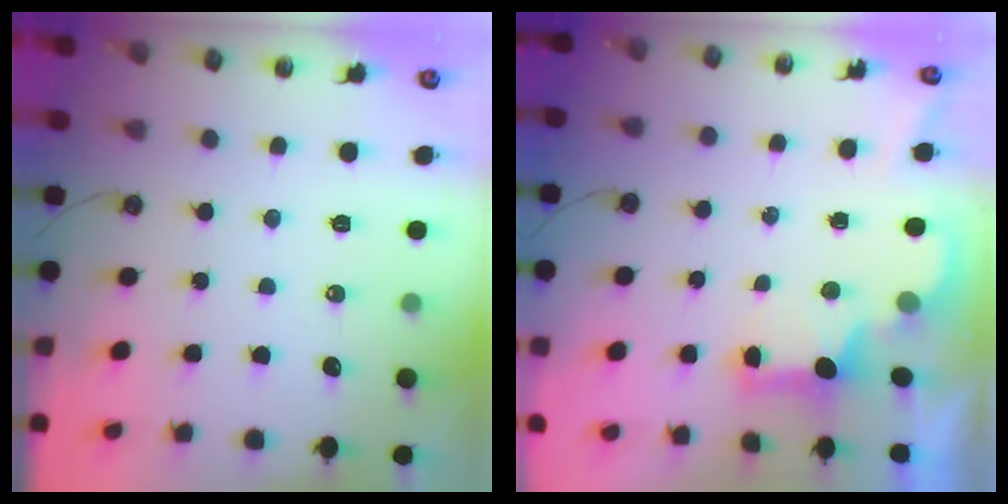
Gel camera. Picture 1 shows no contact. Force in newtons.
{"total": 2.3, "press": 2.2, "slide": 0.7}